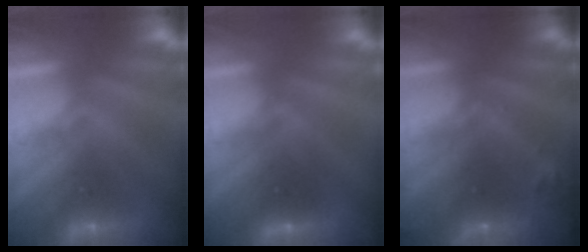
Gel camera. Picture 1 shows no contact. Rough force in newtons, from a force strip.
{"total": 2.7}
{"total": 6.7}